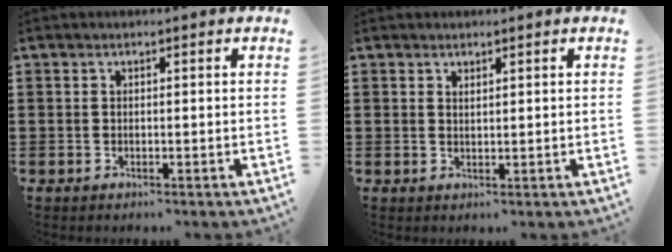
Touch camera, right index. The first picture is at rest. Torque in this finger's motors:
{"motor_torque": [-0.38, 0.24, -0.05, 0.00]}